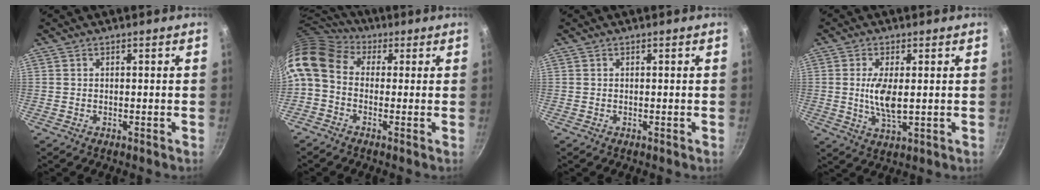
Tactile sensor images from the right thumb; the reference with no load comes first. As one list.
[{"total": 12.1, "force": [0.9, 9.0, 8.0], "torque": [-0.167, 0.035, -0.004]}, {"total": 0.0}, {"total": 6.5, "force": [0.4, 2.4, 6.1], "torque": [-0.123, -0.008, 0.011]}]